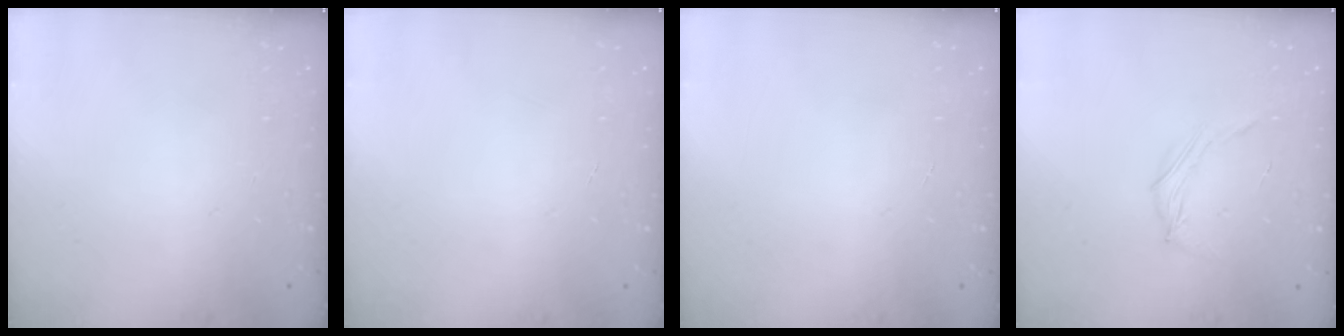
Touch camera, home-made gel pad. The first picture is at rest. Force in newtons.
{"total": 0.0}
{"total": 0.0}
{"total": 3.8, "press": 3.7, "slide": 0.9}